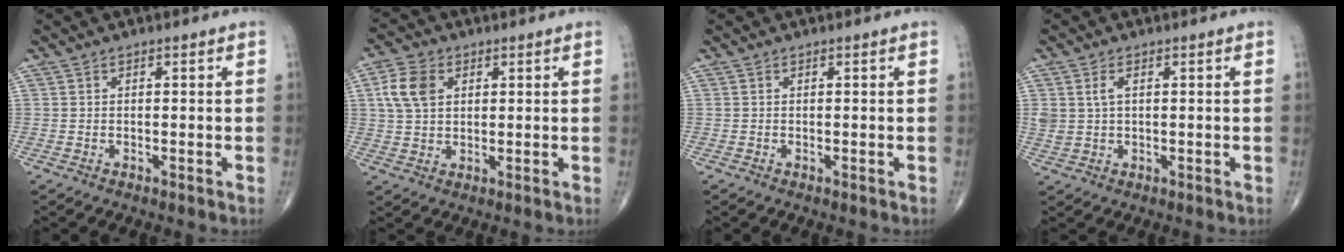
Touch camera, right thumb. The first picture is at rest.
{"total": 7.1, "force": [2.1, 4.9, 4.7], "torque": [-0.088, 0.004, 0.039]}
{"total": 0.0}
{"total": 3.1, "force": [1.0, 1.8, 2.3], "torque": [-0.054, -0.001, 0.025]}